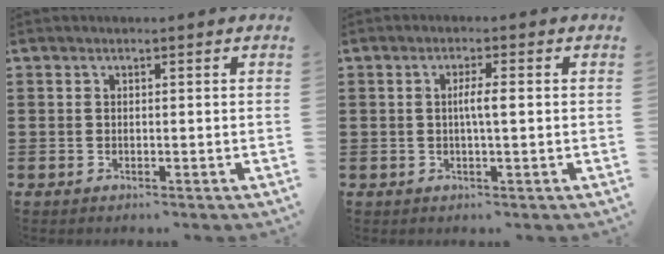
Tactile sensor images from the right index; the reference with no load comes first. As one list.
[{"total": 2.8, "force": [0.0, 0.2, 2.8], "torque": [-0.051, -0.003, -0.003]}]